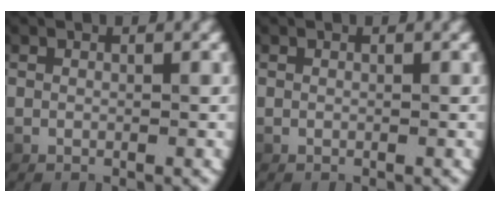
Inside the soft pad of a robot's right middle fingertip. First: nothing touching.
{"total": 1.4, "force": [0.0, -1.4, -0.4], "torque": [0.005, -0.006, 0.011]}